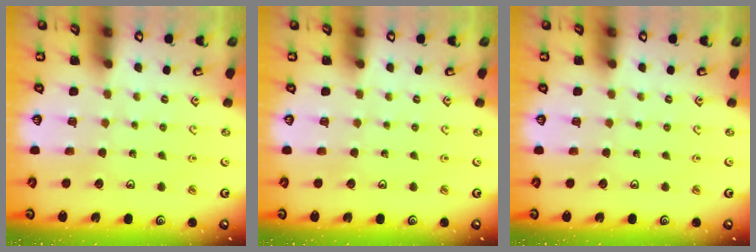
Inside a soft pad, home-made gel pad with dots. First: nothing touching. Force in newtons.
{"total": 0.0}
{"total": 0.0}